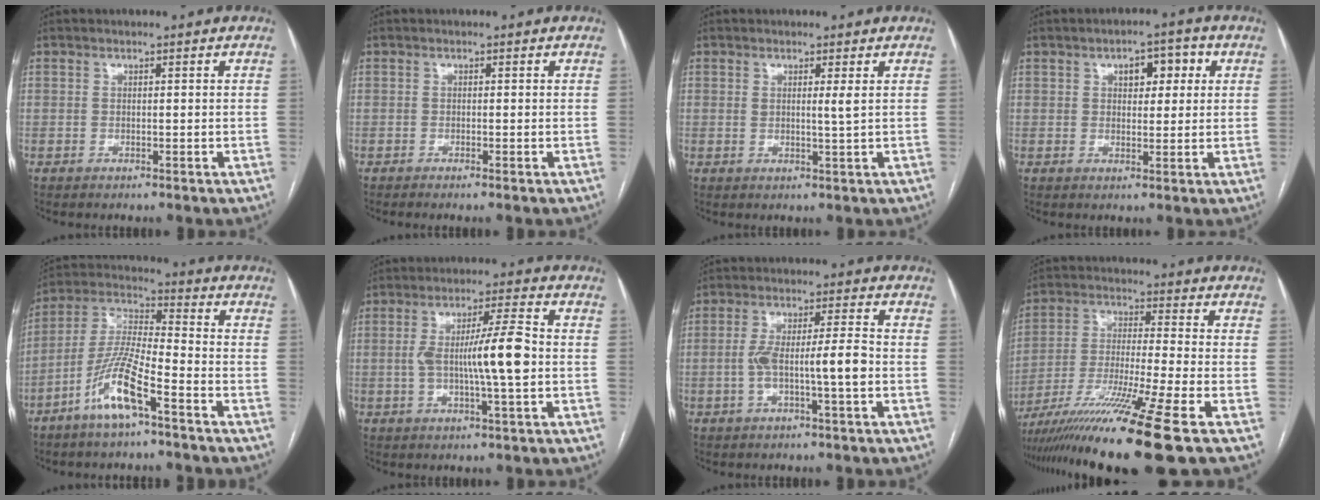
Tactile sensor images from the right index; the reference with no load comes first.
{"total": 0.7, "force": [-0.5, -0.2, 0.4], "torque": [-0.010, 0.000, -0.009]}
{"total": 1.7, "force": [0.6, -0.3, 1.6], "torque": [-0.028, -0.005, 0.009]}
{"total": 5.1, "force": [1.8, 2.7, 4.0], "torque": [-0.053, 0.018, 0.026]}
{"total": 11.2, "force": [-6.2, 1.5, 9.3], "torque": [-0.199, -0.003, -0.122]}
{"total": 9.6, "force": [-0.6, 0.5, 9.6], "torque": [-0.167, 0.010, -0.015]}
{"total": 7.6, "force": [-1.6, 0.5, 7.4], "torque": [-0.144, 0.018, -0.027]}
{"total": 17.2, "force": [-11.6, -2.1, 12.6], "torque": [-0.224, -0.043, -0.206]}